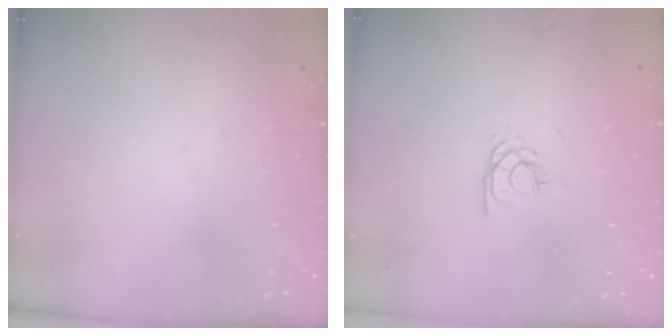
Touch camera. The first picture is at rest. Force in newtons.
{"total": 2.2, "press": 2.2, "slide": 0.3}